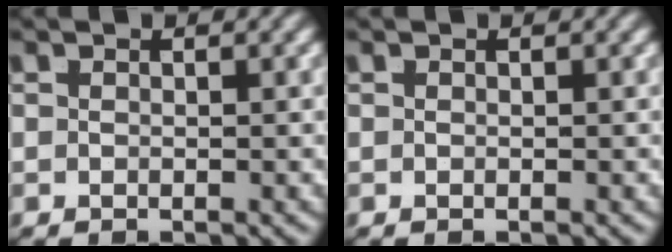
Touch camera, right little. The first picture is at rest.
{"total": 0.0}